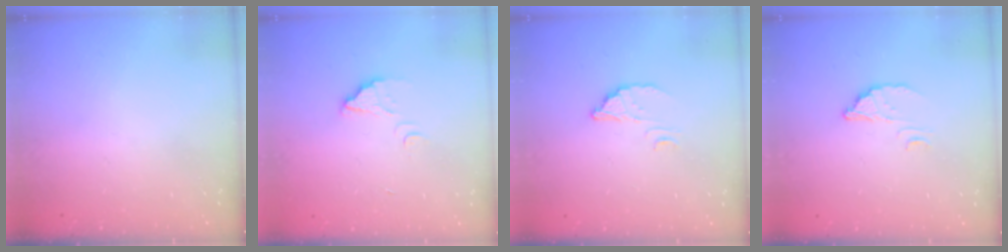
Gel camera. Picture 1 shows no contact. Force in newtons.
{"total": 2.9, "press": 2.9, "slide": 0.2}
{"total": 2.7, "press": 2.7, "slide": 0.2}
{"total": 2.7, "press": 2.7, "slide": 0.2}